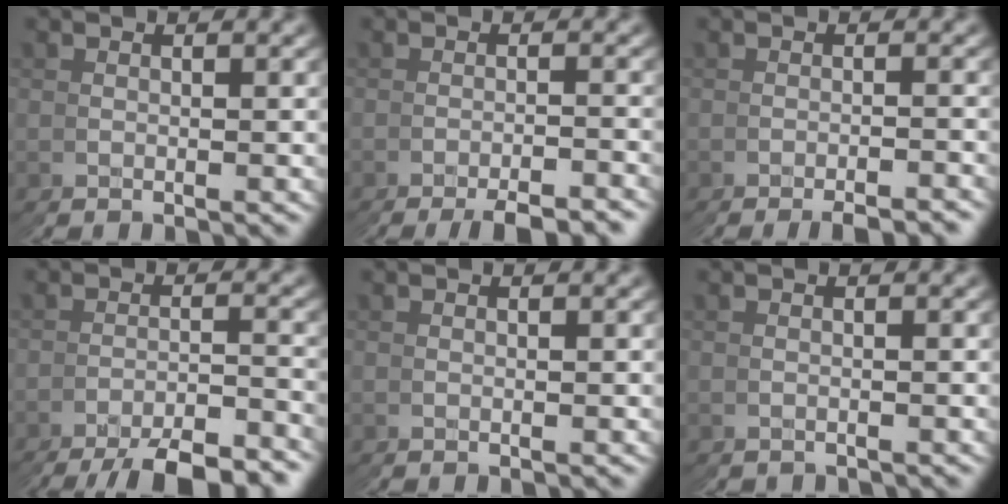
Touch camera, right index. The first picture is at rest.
{"total": 3.1, "force": [-2.8, -1.3, -0.1], "torque": [0.007, 0.009, -0.051]}
{"total": 2.3, "force": [-1.9, -1.2, -0.6], "torque": [0.007, 0.007, -0.033]}
{"total": 6.3, "force": [-6.1, -0.9, 1.0], "torque": [-0.009, 0.000, -0.098]}
{"total": 0.0}
{"total": 0.9, "force": [-0.8, 0.3, -0.2], "torque": [0.004, -0.005, -0.012]}